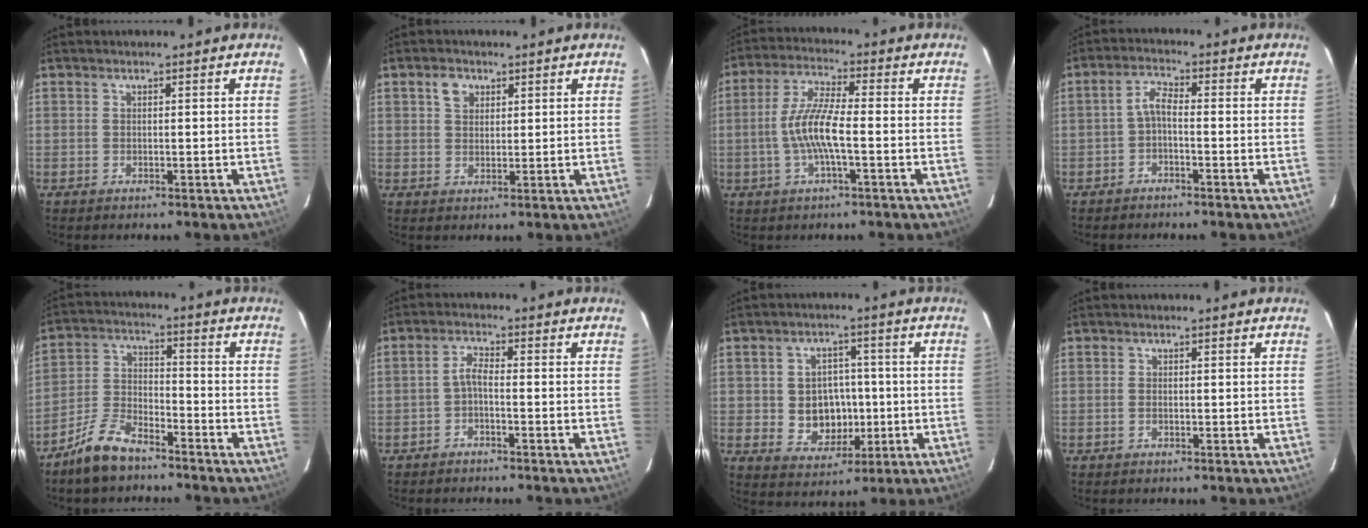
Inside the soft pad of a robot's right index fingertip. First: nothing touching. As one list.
[{"total": 3.3, "force": [1.6, 2.5, 1.6], "torque": [-0.024, 0.012, 0.029]}, {"total": 8.6, "force": [-1.8, 1.3, 8.3], "torque": [-0.174, 0.005, -0.037]}, {"total": 2.8, "force": [-1.3, 0.8, 2.3], "torque": [-0.054, 0.011, -0.028]}, {"total": 9.4, "force": [-7.3, 3.5, 4.7], "torque": [-0.110, 0.011, -0.143]}, {"total": 2.2, "force": [-1.2, 0.4, 1.8], "torque": [-0.044, 0.009, -0.027]}, {"total": 8.3, "force": [-0.9, 7.3, 3.9], "torque": [-0.087, 0.013, 0.001]}, {"total": 0.0}]